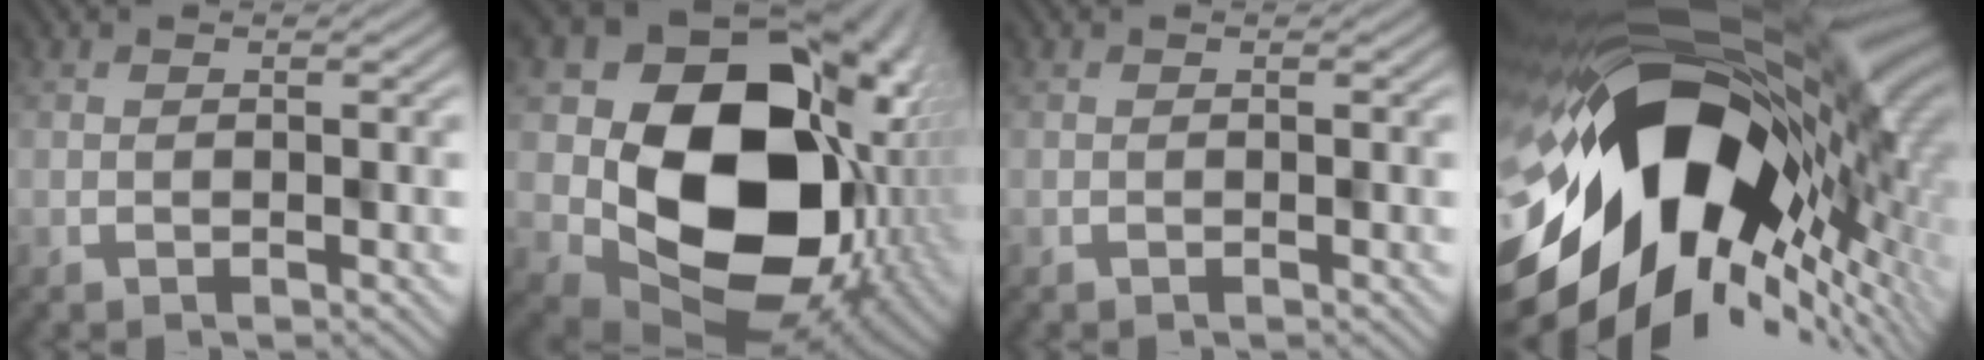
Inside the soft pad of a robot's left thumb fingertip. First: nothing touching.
{"total": 19.6, "force": [1.6, 15.5, 11.8], "torque": [-0.209, -0.076, 0.076]}
{"total": 0.0}
{"total": 20.0, "force": [-3.6, 12.8, 14.9], "torque": [-0.292, -0.040, -0.056]}